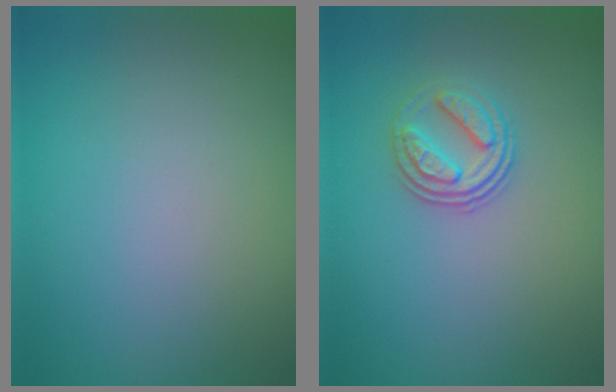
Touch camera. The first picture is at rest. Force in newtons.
{"total": 3.0, "press": 2.5, "slide": 1.6}